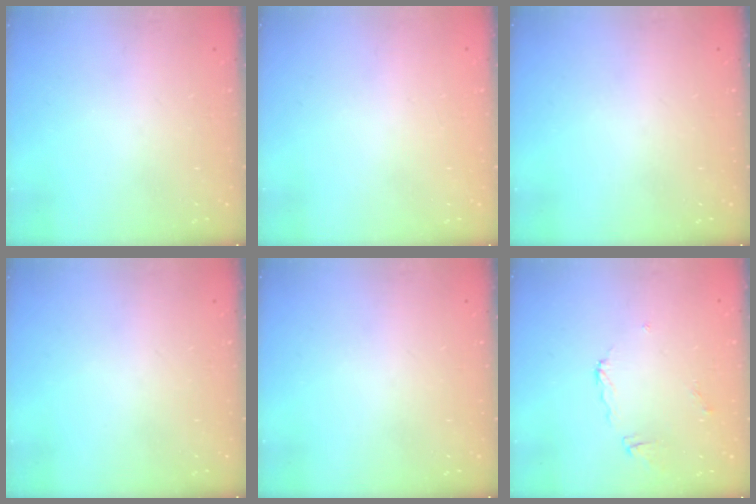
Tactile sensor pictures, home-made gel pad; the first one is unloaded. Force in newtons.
{"total": 1.8, "press": 1.8, "slide": 0.1}
{"total": 0.0}
{"total": 0.0}
{"total": 0.0}
{"total": 6.3, "press": 6.3, "slide": 0.2}